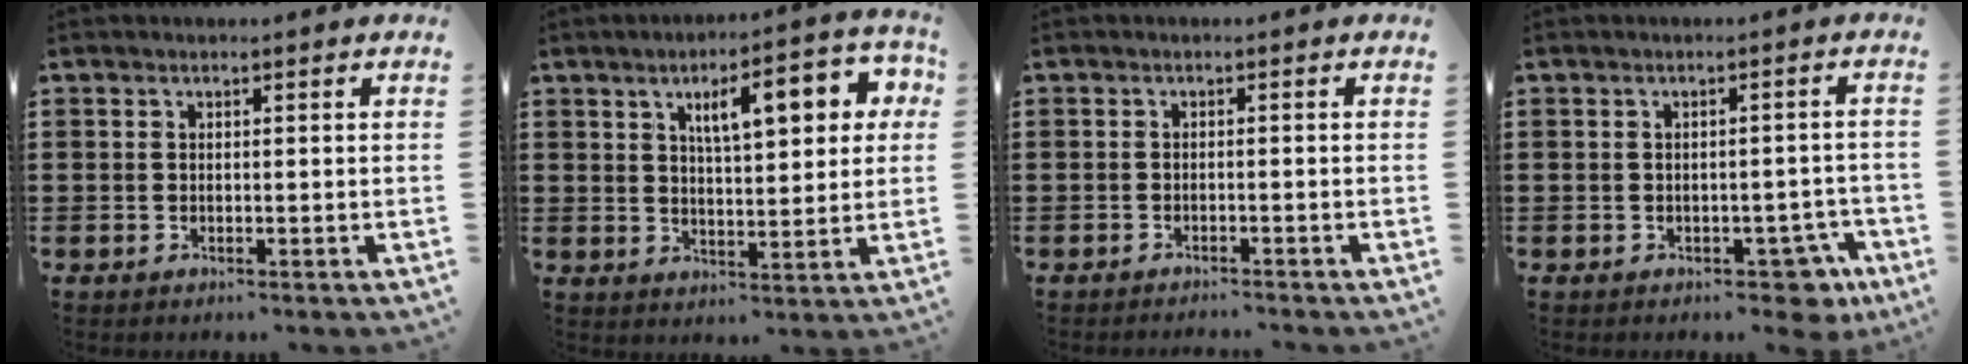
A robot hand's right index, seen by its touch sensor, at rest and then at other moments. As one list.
[{"total": 8.9, "force": [3.7, 2.9, 7.5], "torque": [-0.121, -0.005, 0.054]}, {"total": 0.9, "force": [-0.9, -0.1, 0.2], "torque": [-0.006, 0.000, -0.018]}, {"total": 3.8, "force": [-2.5, 1.7, 2.4], "torque": [-0.039, 0.008, -0.045]}]